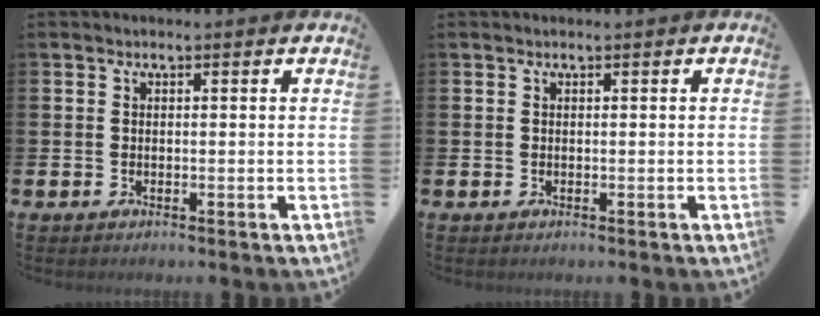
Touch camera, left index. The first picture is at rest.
{"total": 0.0}